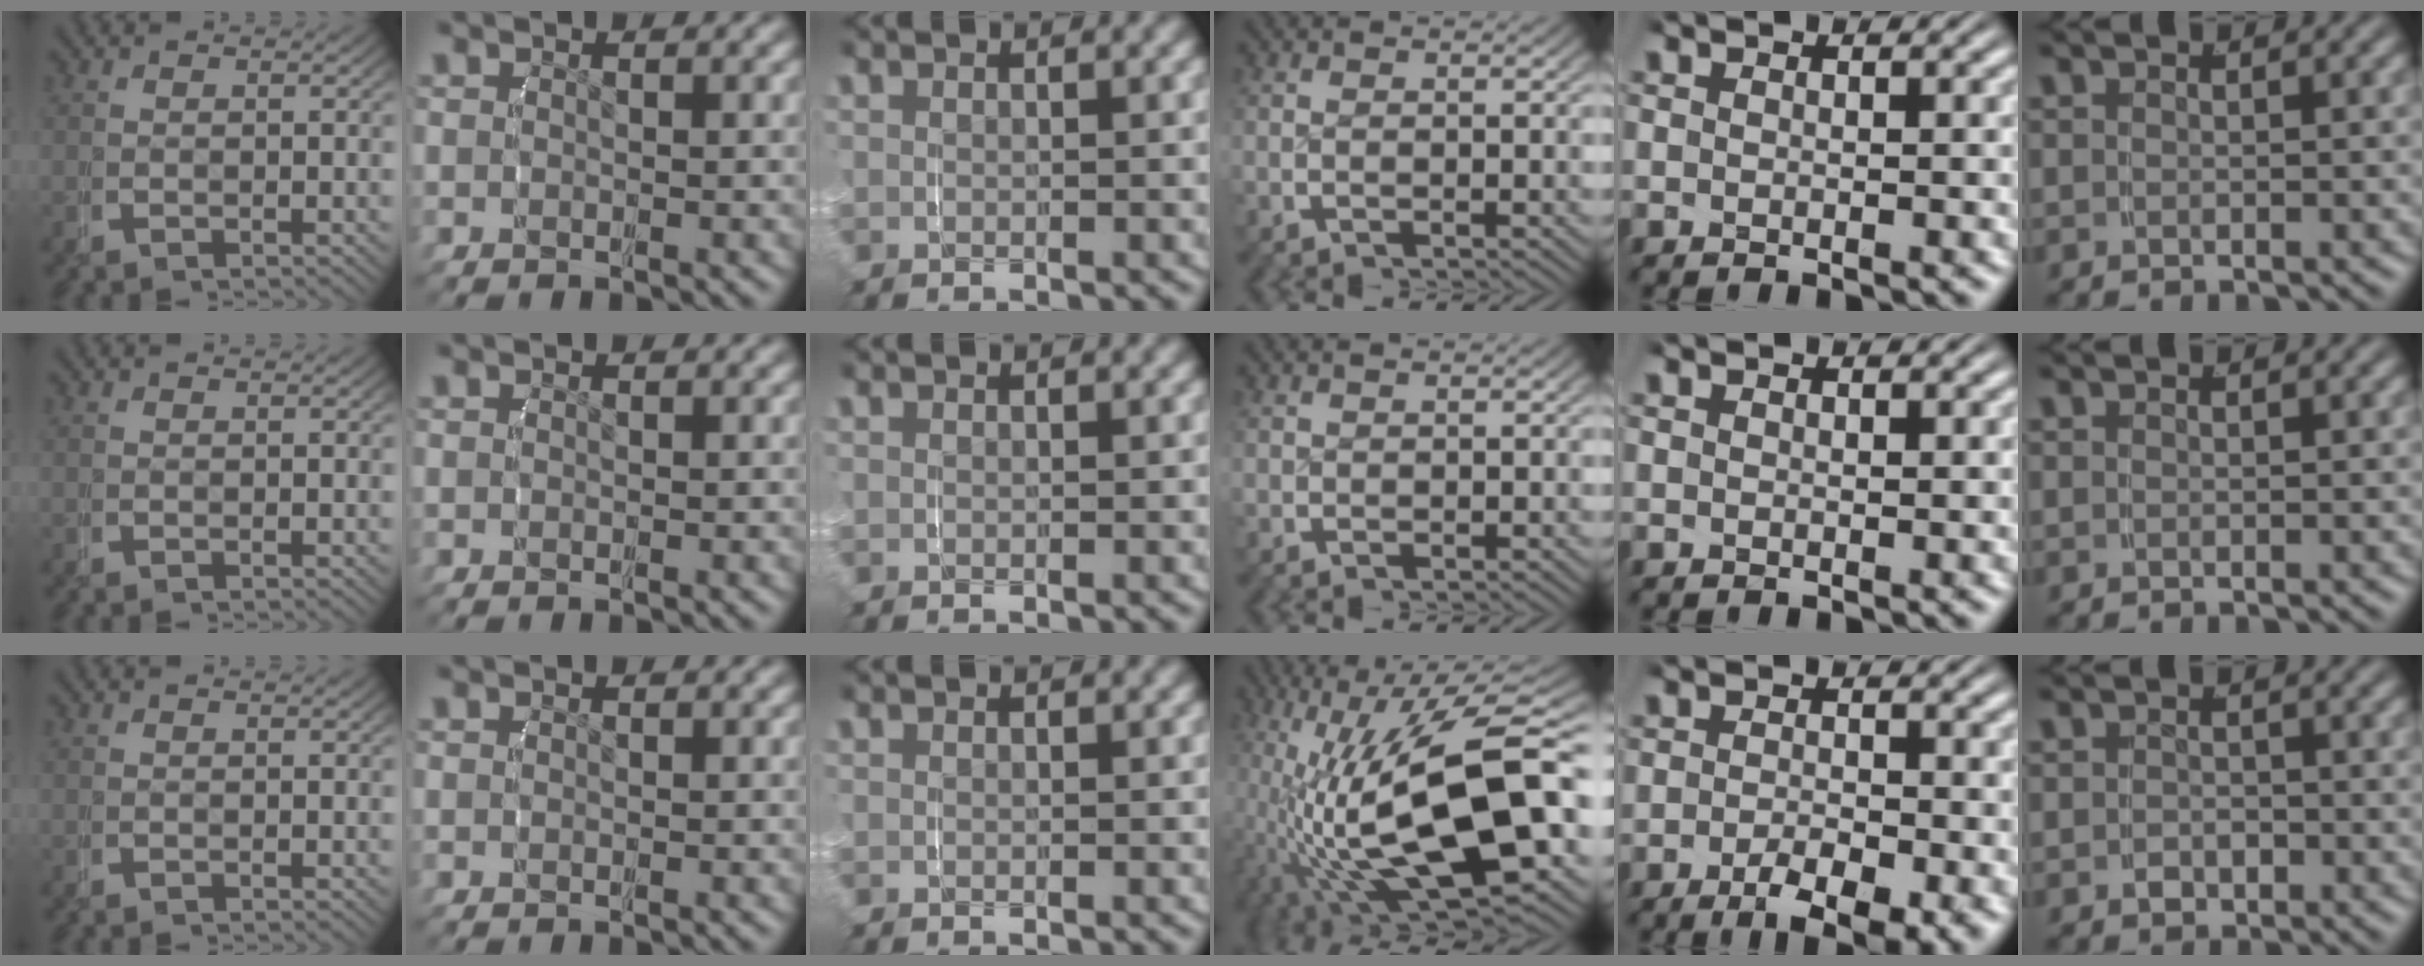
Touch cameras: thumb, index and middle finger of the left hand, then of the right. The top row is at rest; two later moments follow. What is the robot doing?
{"motion": "grasp_and_lifting", "object": "router"}